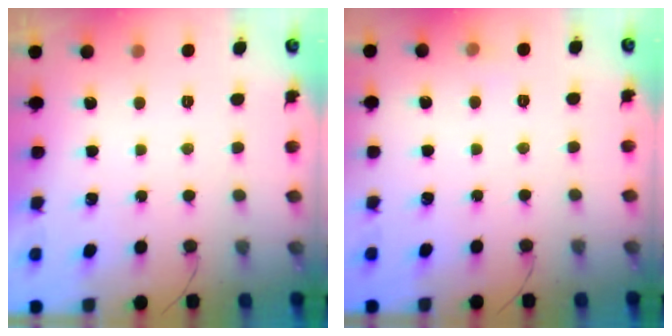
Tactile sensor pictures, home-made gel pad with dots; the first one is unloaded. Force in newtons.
{"total": 3.5, "press": 3.4, "slide": 1.0}